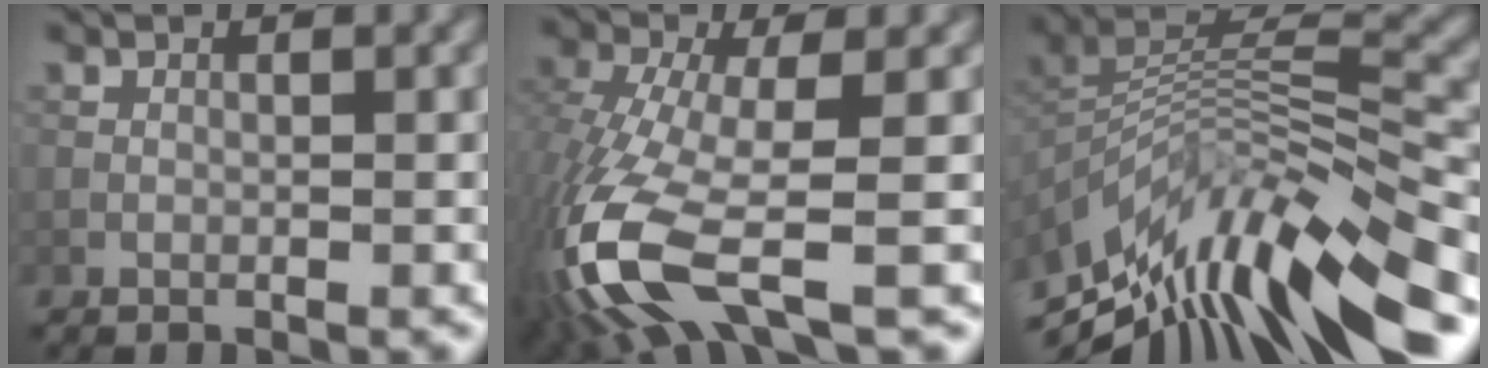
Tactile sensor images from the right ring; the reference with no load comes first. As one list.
[{"total": 12.0, "force": [-4.8, 4.5, 10.0], "torque": [-0.246, -0.031, -0.087]}, {"total": 12.9, "force": [-8.4, 3.7, 9.0], "torque": [-0.180, 0.030, -0.151]}]